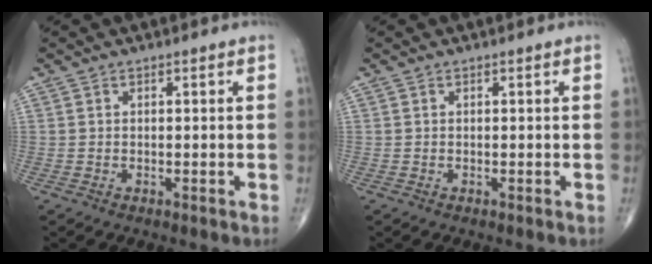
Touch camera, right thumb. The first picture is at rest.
{"total": 0.0}